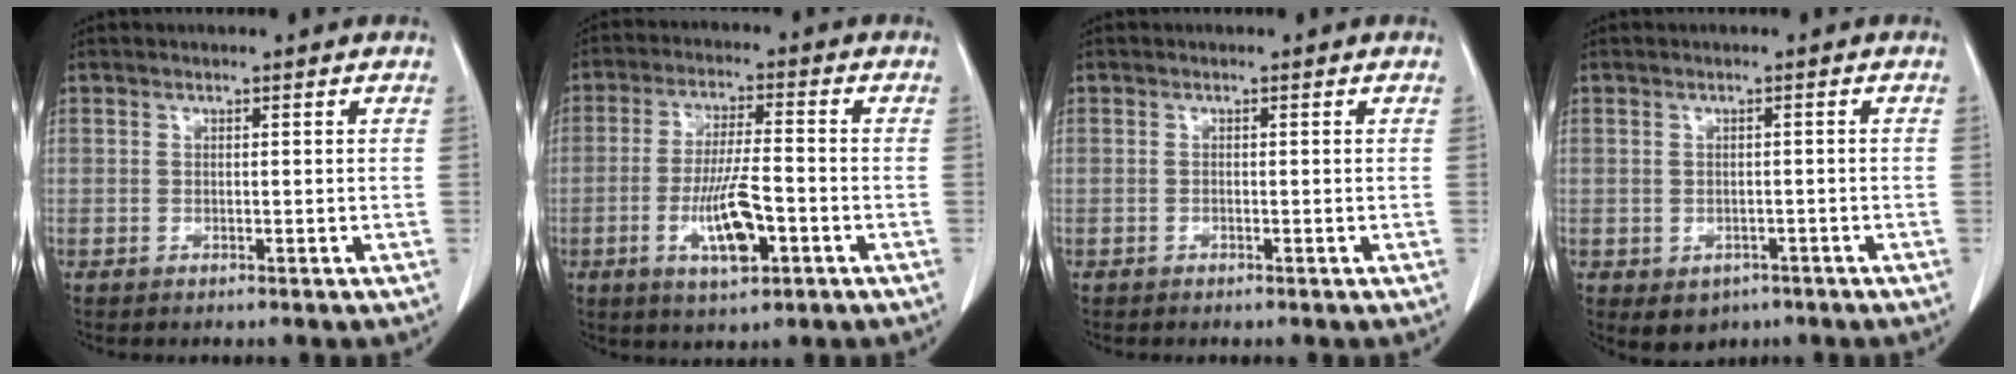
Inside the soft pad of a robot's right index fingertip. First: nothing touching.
{"total": 8.8, "force": [-3.1, 1.8, 8.1], "torque": [-0.152, -0.005, -0.050]}
{"total": 0.0}
{"total": 3.6, "force": [-1.8, 2.8, 1.3], "torque": [-0.012, 0.002, -0.014]}